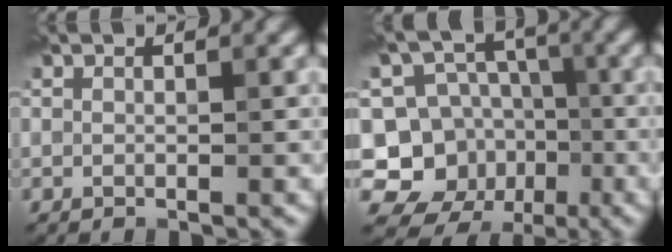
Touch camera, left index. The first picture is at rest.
{"total": 8.9, "force": [-2.7, 8.0, 2.6], "torque": [-0.036, 0.013, -0.068]}